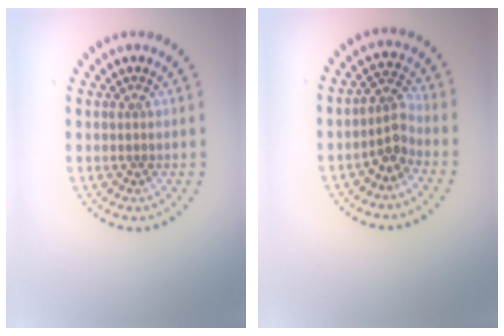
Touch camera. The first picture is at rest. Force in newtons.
{"total": 2.5, "press": 1.9, "slide": 1.6}